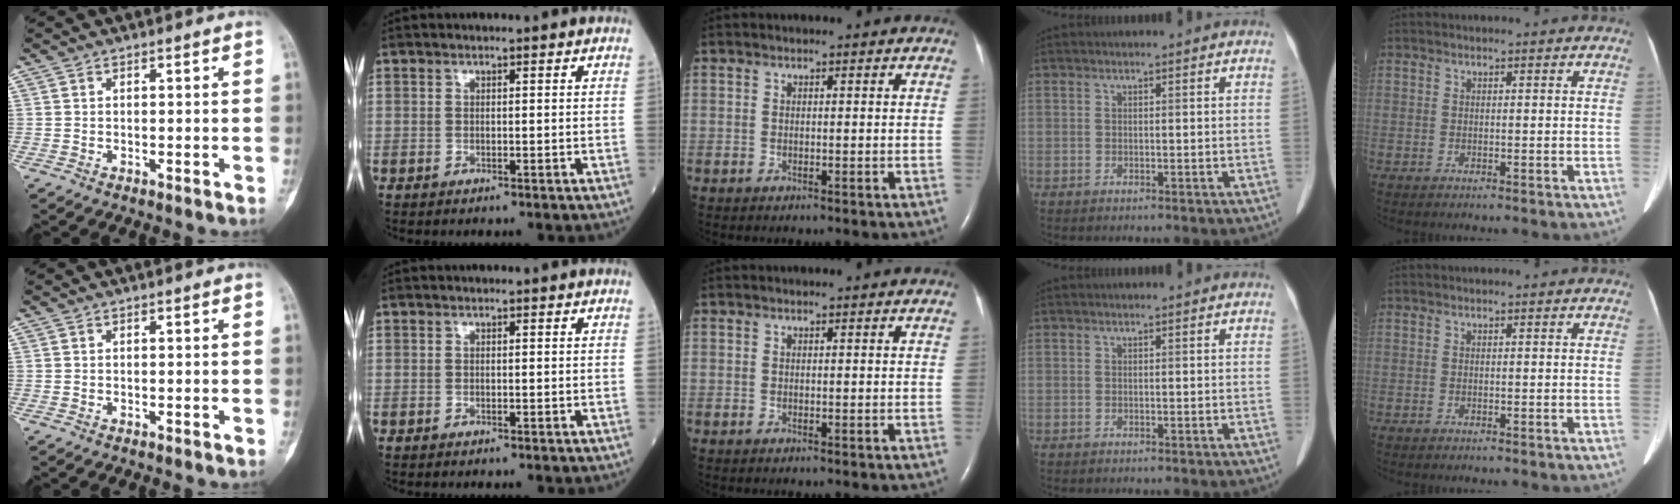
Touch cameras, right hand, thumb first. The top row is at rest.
{}